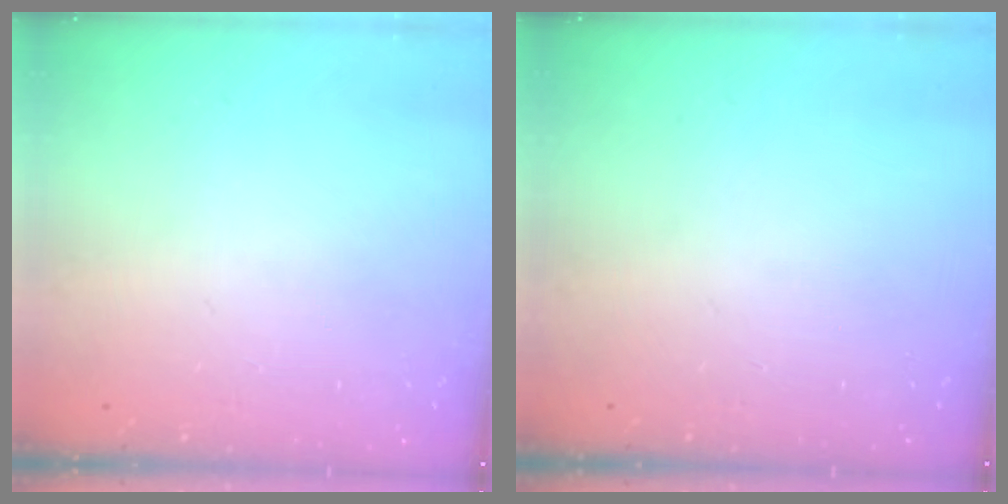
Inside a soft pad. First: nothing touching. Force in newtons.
{"total": 0.0}